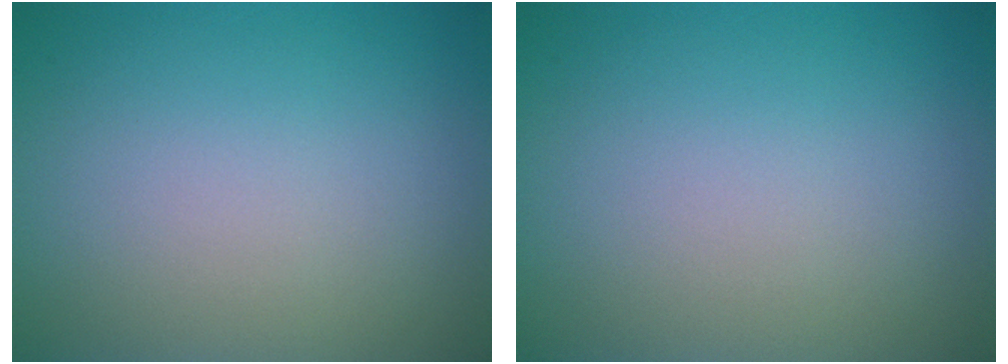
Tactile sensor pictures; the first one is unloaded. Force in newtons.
{"total": 0.0}